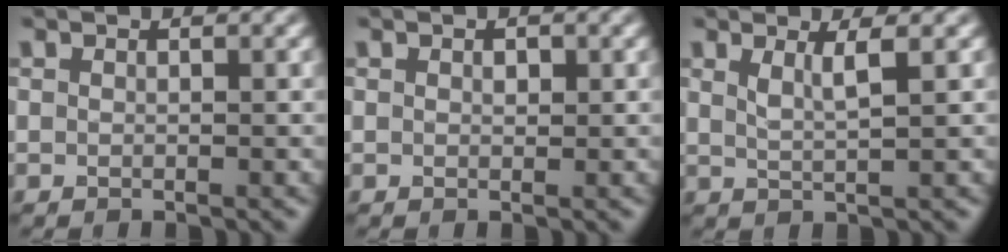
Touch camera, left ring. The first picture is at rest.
{"total": 0.8, "force": [0.3, 0.5, 0.5], "torque": [-0.009, 0.001, 0.005]}
{"total": 2.3, "force": [1.0, 0.6, 2.0], "torque": [-0.029, -0.004, 0.015]}